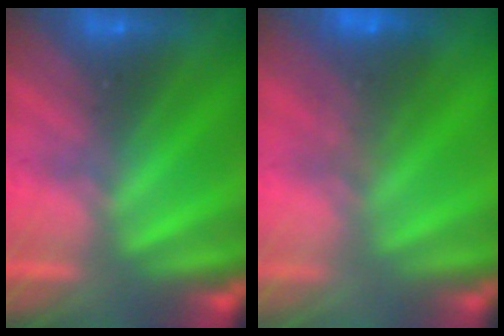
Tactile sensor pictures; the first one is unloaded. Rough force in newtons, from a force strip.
{"total": 7.9}